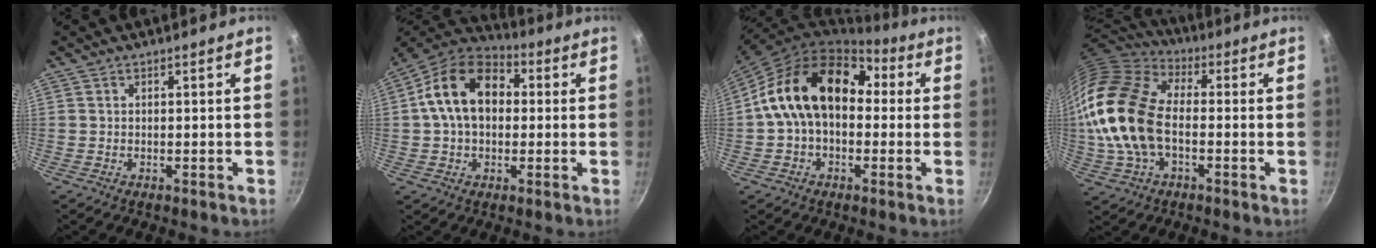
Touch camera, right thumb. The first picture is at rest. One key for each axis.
{"total": 15.4, "fx": 1.8, "fy": 10.8, "fz": 10.8, "tx": -0.152, "ty": 0.031, "tz": 0.011}
{"total": 18.3, "fx": 1.7, "fy": 12.7, "fz": 13.1, "tx": -0.188, "ty": 0.050, "tz": 0.014}
{"total": 20.4, "fx": -1.4, "fy": 12.9, "fz": 15.7, "tx": -0.301, "ty": 0.028, "tz": -0.036}